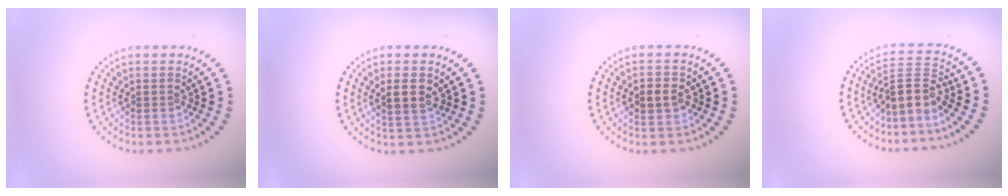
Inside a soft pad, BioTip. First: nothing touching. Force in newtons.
{"total": 2.5, "press": 2.4, "slide": 0.6}
{"total": 2.1, "press": 2.1, "slide": 0.3}
{"total": 3.2, "press": 2.5, "slide": 2.1}